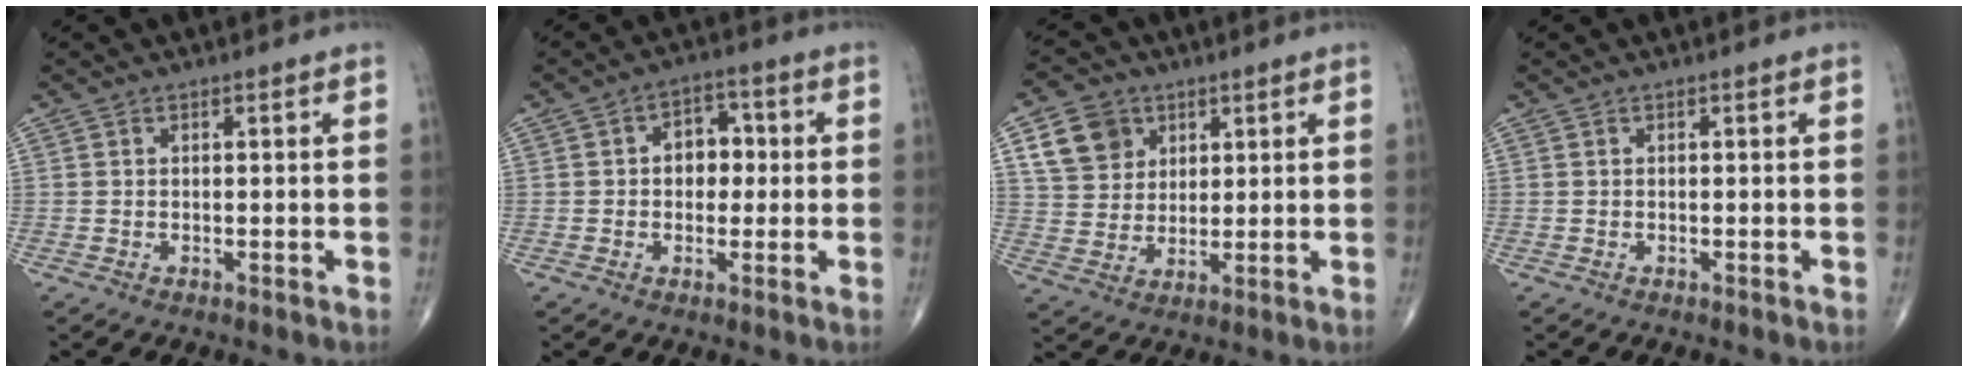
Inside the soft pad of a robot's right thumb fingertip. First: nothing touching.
{"total": 6.3, "force": [0.4, 4.7, 4.2], "torque": [-0.028, 0.014, -0.002]}
{"total": 9.5, "force": [4.1, 7.7, 3.7], "torque": [-0.042, -0.010, 0.081]}
{"total": 0.0}